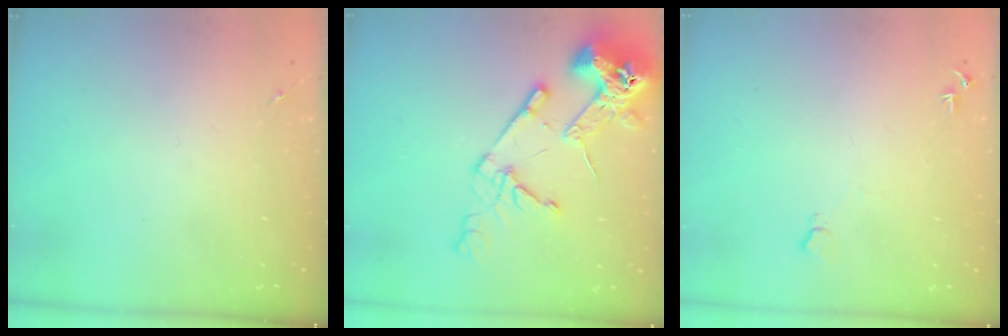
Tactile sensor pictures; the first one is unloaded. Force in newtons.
{"total": 16.6, "press": 16.5, "slide": 2.0}
{"total": 5.8, "press": 5.8, "slide": 0.7}